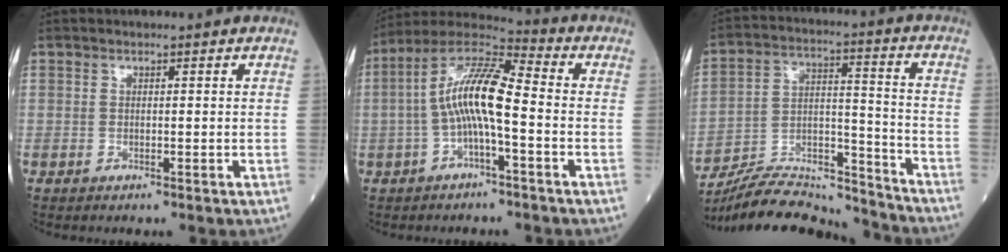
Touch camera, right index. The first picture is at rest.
{"total": 12.3, "force": [-1.3, 3.1, 11.8], "torque": [-0.245, 0.030, -0.026]}
{"total": 20.0, "force": [-19.2, 2.7, 4.8], "torque": [-0.115, 0.021, -0.317]}